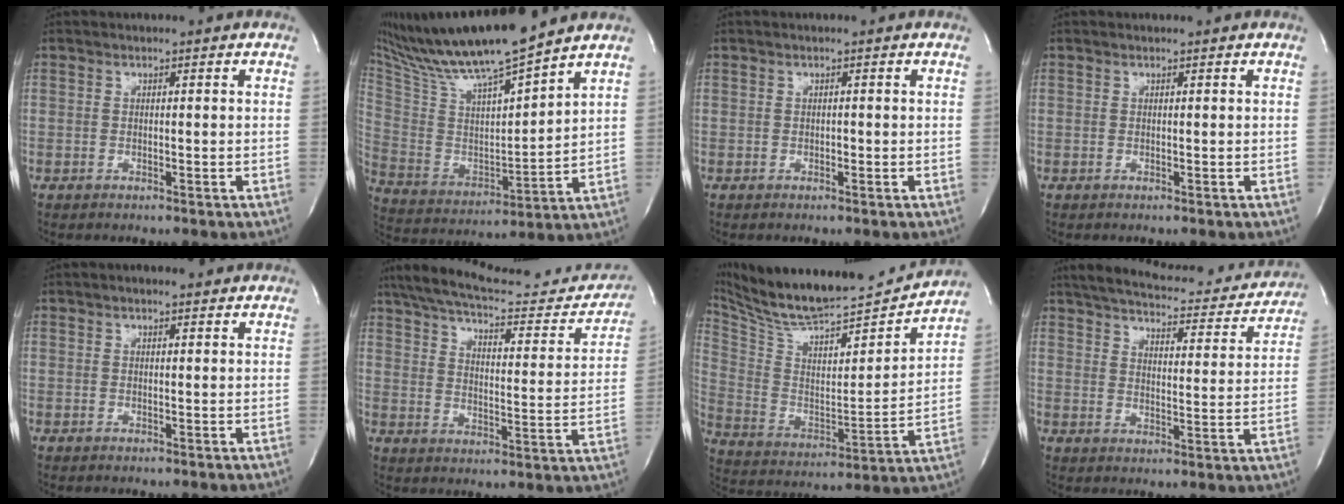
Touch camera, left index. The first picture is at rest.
{"total": 18.1, "force": [15.7, 0.0, 9.0], "torque": [-0.173, -0.004, 0.291]}
{"total": 0.0}
{"total": 0.0}
{"total": 2.5, "force": [2.0, 0.7, 1.3], "torque": [-0.021, 0.016, 0.028]}
{"total": 25.9, "force": [22.8, 5.9, 10.9], "torque": [-0.172, -0.022, 0.292]}
{"total": 22.9, "force": [21.5, 2.5, 7.6], "torque": [-0.151, -0.030, 0.342]}
{"total": 22.0, "force": [19.6, 5.7, 8.2], "torque": [-0.125, -0.008, 0.241]}